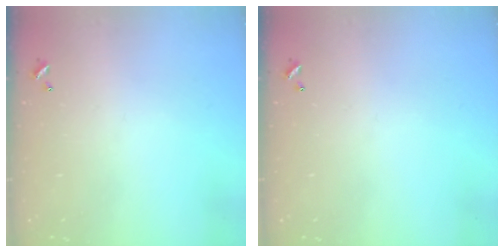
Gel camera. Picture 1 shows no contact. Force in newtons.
{"total": 0.0}